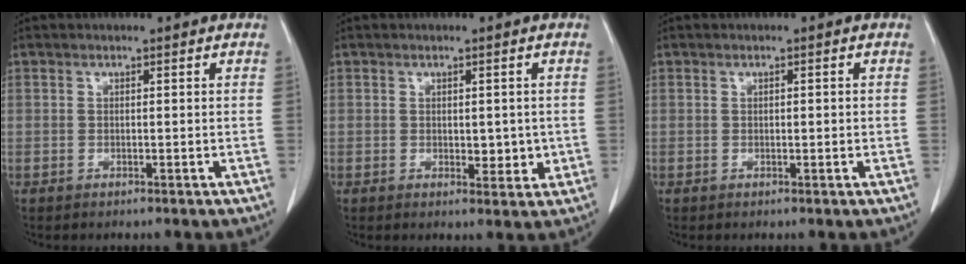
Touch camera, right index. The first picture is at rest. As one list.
[{"total": 3.3, "force": [-0.1, 1.9, 2.6], "torque": [-0.026, -0.004, 0.005]}, {"total": 1.0, "force": [0.0, 0.2, 1.0], "torque": [-0.017, 0.000, 0.002]}]